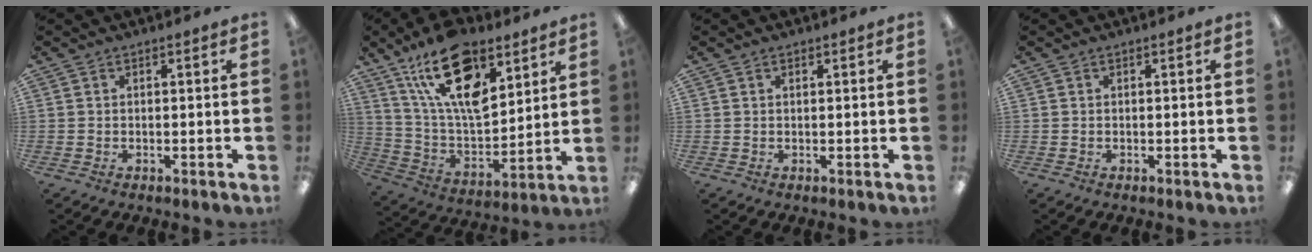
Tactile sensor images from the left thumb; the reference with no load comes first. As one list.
[{"total": 21.1, "force": [12.5, 9.9, 13.8], "torque": [-0.255, -0.062, 0.216]}, {"total": 0.7, "force": [0.5, 0.3, 0.4], "torque": [-0.010, 0.002, 0.008]}, {"total": 0.0}]